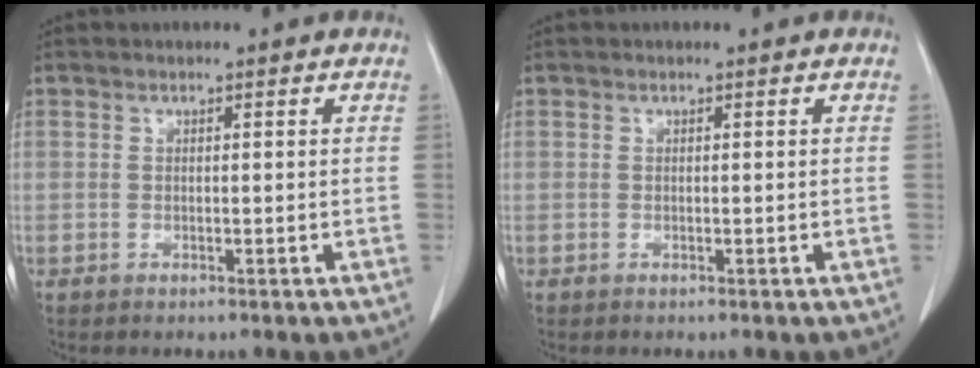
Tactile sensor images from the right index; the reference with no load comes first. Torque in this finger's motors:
{"motor_torque": [-0.01, 0.01, -0.01, 0.00]}